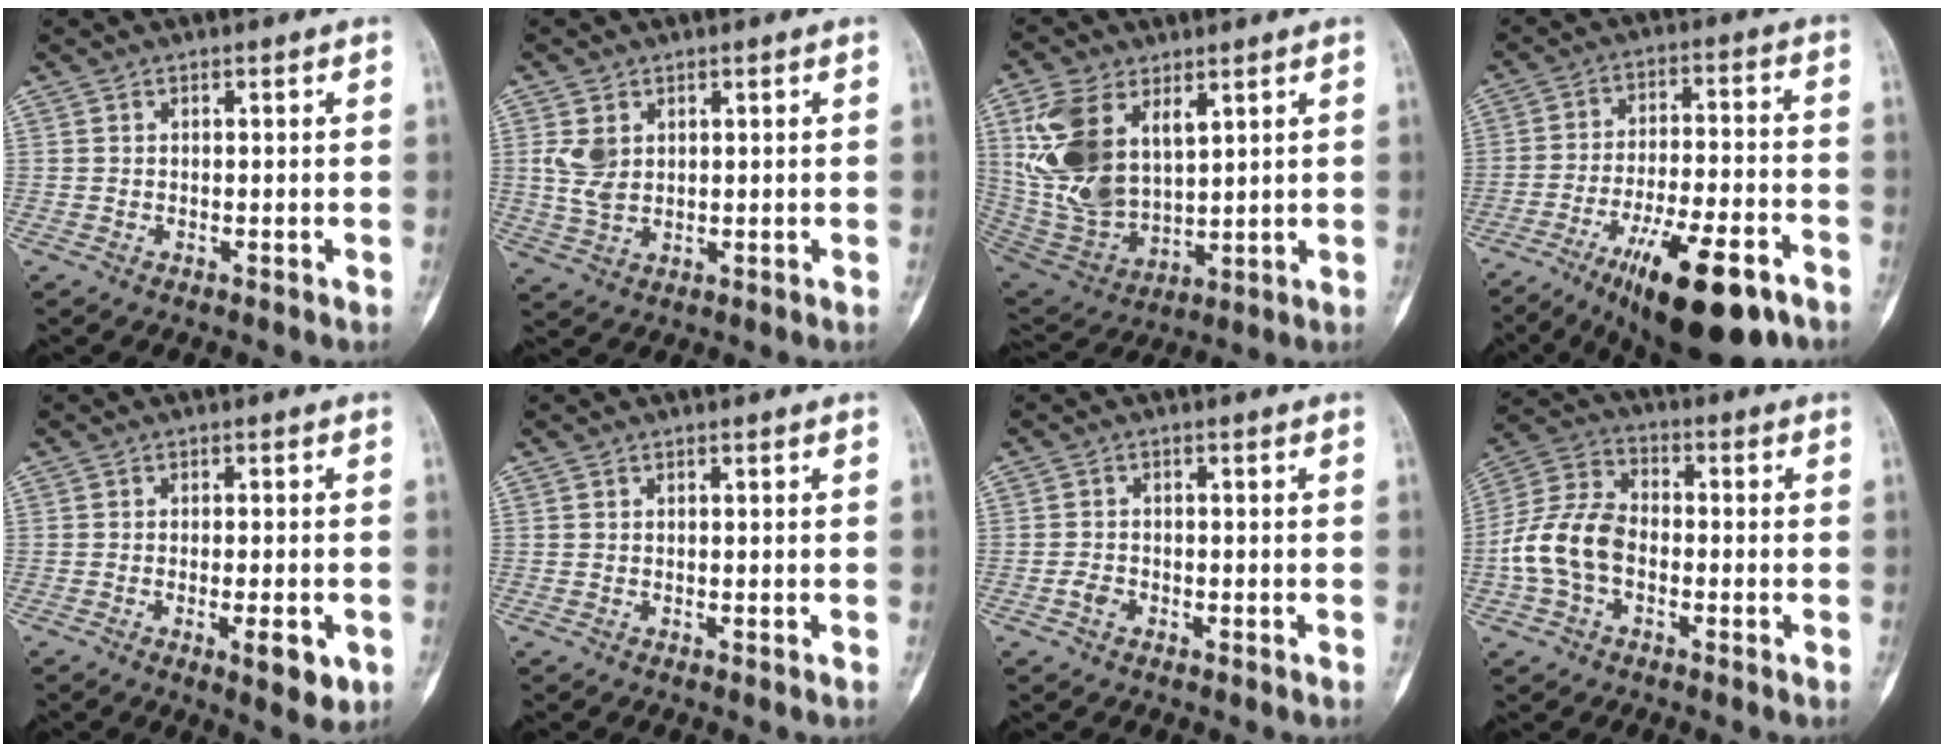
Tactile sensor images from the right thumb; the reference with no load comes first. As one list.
[{"total": 5.1, "force": [1.5, 3.6, 3.4], "torque": [-0.061, -0.006, 0.039]}, {"total": 16.6, "force": [6.1, 9.9, 11.9], "torque": [-0.230, -0.024, 0.136]}, {"total": 21.0, "force": [-12.7, 6.4, 15.4], "torque": [-0.225, 0.061, -0.200]}, {"total": 6.2, "force": [-2.2, 1.9, 5.5], "torque": [-0.069, -0.004, -0.026]}, {"total": 0.0}, {"total": 1.9, "force": [-1.0, 1.3, 1.0], "torque": [-0.014, 0.007, -0.022]}, {"total": 11.5, "force": [-2.6, 7.7, 8.0], "torque": [-0.161, 0.036, -0.058]}]